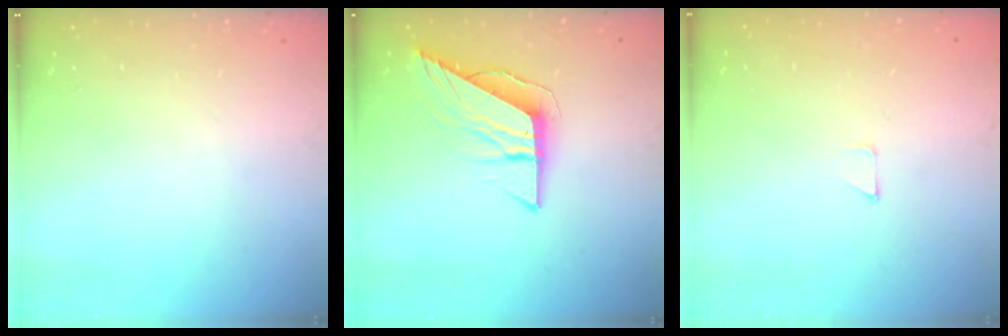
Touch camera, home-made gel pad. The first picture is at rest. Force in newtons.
{"total": 8.7, "press": 8.7, "slide": 0.7}
{"total": 2.7, "press": 2.7, "slide": 0.2}